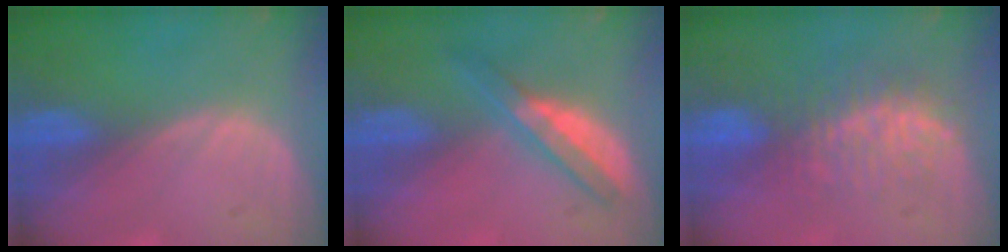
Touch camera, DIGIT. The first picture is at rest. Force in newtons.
{"total": 5.0, "press": 4.9, "slide": 0.9}
{"total": 7.8, "press": 7.6, "slide": 2.1}